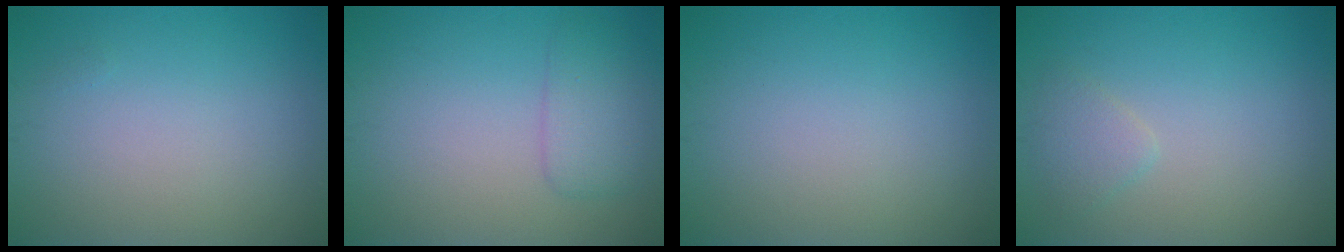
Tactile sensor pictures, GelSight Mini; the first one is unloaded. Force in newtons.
{"total": 2.6, "press": 2.6, "slide": 0.0}
{"total": 0.0}
{"total": 1.5, "press": 1.5, "slide": 0.1}